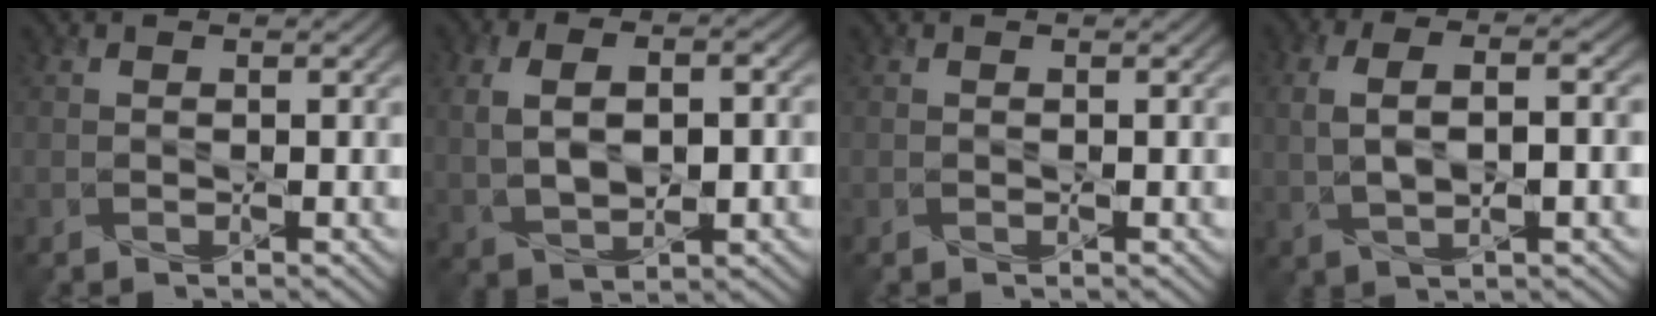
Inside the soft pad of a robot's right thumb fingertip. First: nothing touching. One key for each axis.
{"total": 9.3, "fx": 0.6, "fy": 5.5, "fz": 7.5, "tx": -0.149, "ty": 0.003, "tz": 0.012}
{"total": 0.0}
{"total": 7.1, "fx": 0.2, "fy": 2.8, "fz": 6.5, "tx": -0.139, "ty": 0.003, "tz": 0.007}